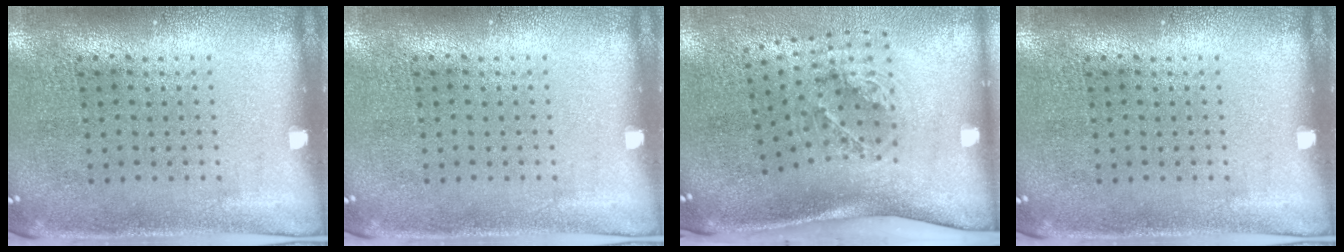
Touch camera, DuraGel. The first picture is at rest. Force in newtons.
{"total": 0.0}
{"total": 1.8, "press": 1.3, "slide": 1.3}
{"total": 0.0}